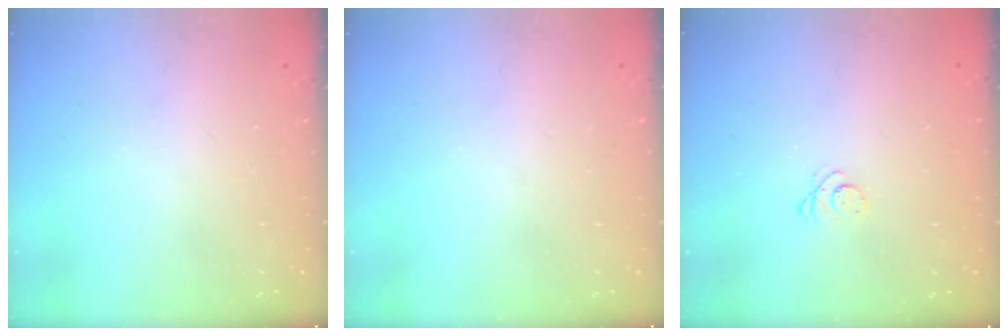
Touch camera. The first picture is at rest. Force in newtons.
{"total": 0.0}
{"total": 2.6, "press": 2.5, "slide": 0.3}